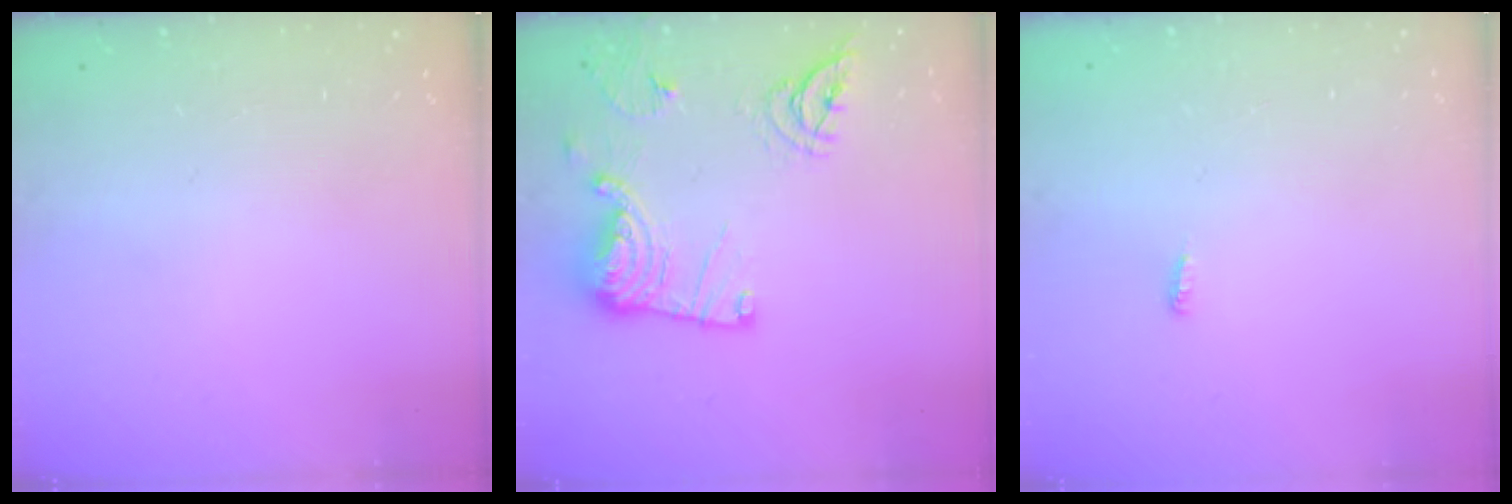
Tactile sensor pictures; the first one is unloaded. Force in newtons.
{"total": 17.4, "press": 17.4, "slide": 1.1}
{"total": 3.6, "press": 3.4, "slide": 1.0}